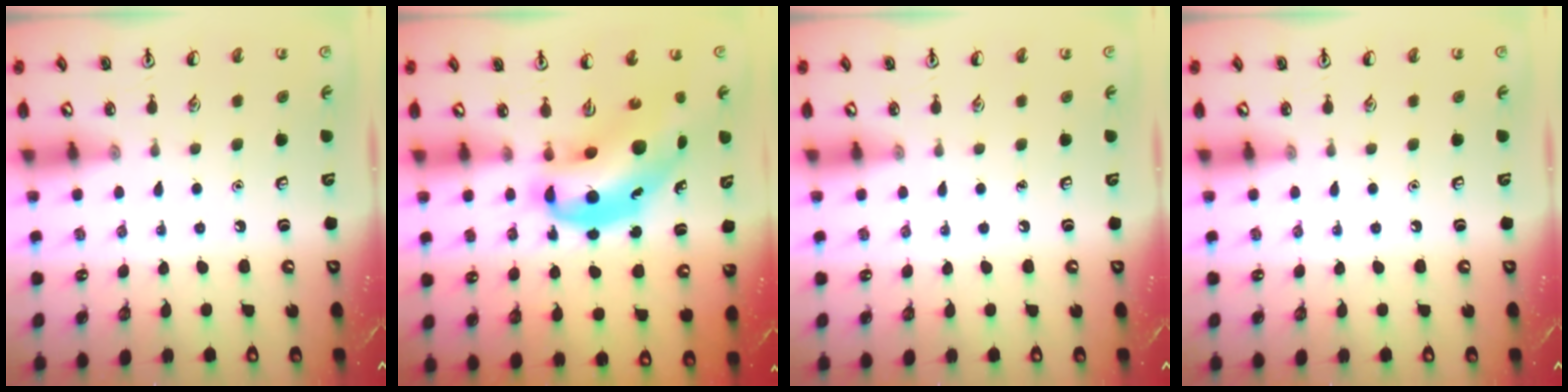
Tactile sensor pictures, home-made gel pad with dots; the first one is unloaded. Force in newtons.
{"total": 10.1, "press": 9.8, "slide": 2.8}
{"total": 0.0}
{"total": 0.0}